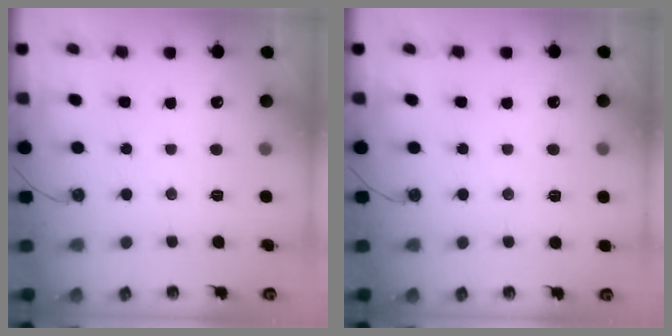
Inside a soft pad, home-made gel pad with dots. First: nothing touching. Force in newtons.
{"total": 3.5, "press": 3.5, "slide": 0.7}